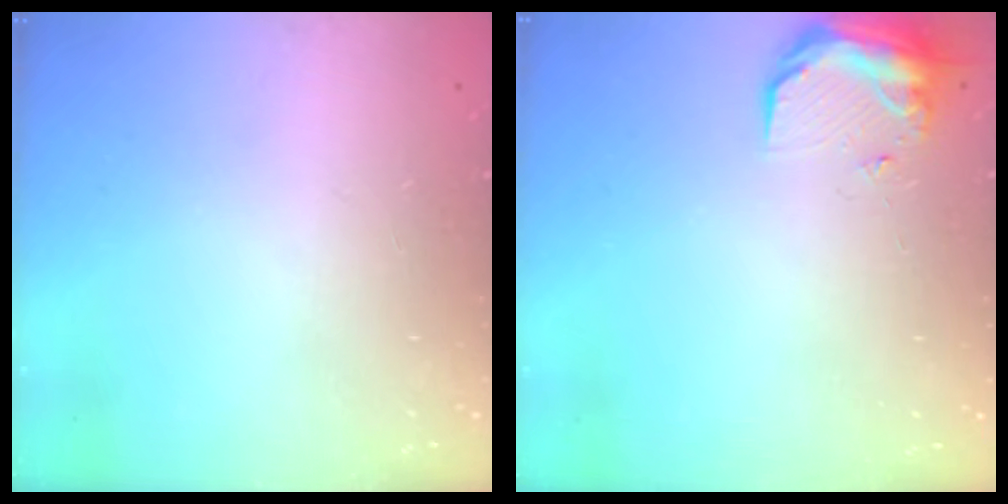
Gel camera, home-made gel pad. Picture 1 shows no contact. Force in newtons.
{"total": 8.9, "press": 8.7, "slide": 1.5}